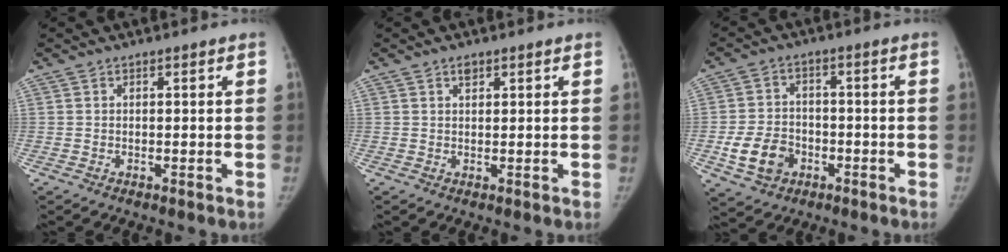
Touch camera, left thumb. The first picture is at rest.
{"total": 1.4, "force": [0.9, 0.7, 0.7], "torque": [-0.006, -0.004, 0.014]}
{"total": 8.4, "force": [-3.0, 6.6, 4.4], "torque": [-0.066, 0.016, -0.048]}